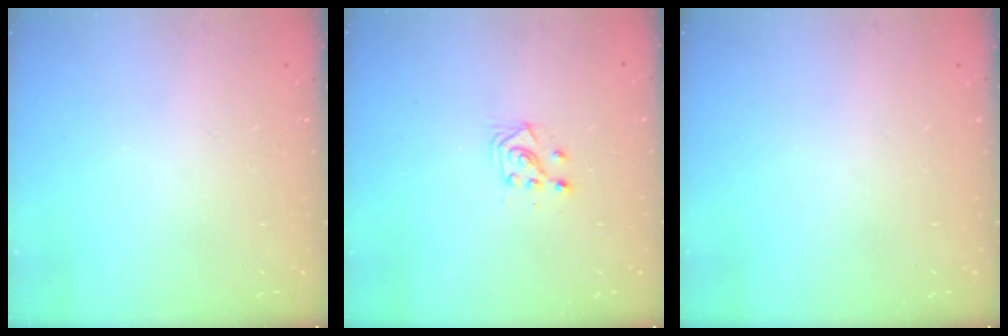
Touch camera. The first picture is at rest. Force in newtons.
{"total": 3.7, "press": 3.6, "slide": 0.9}
{"total": 0.0}